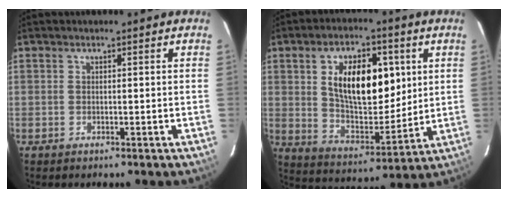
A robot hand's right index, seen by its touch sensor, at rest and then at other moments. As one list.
[{"total": 16.5, "force": [4.6, 8.6, 13.3], "torque": [-0.221, 0.007, 0.088]}]